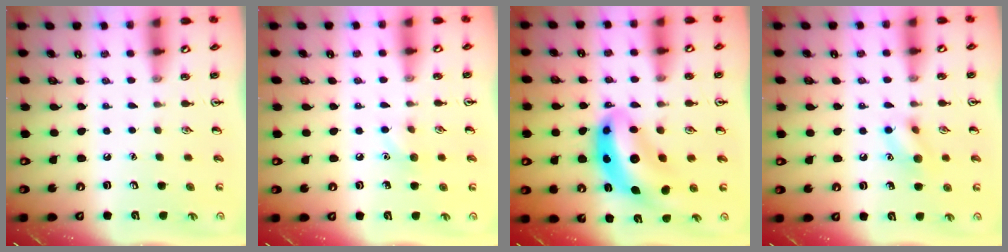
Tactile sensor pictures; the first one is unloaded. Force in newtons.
{"total": 6.2, "press": 5.9, "slide": 1.8}
{"total": 11.0, "press": 10.5, "slide": 3.3}
{"total": 9.5, "press": 9.4, "slide": 0.8}